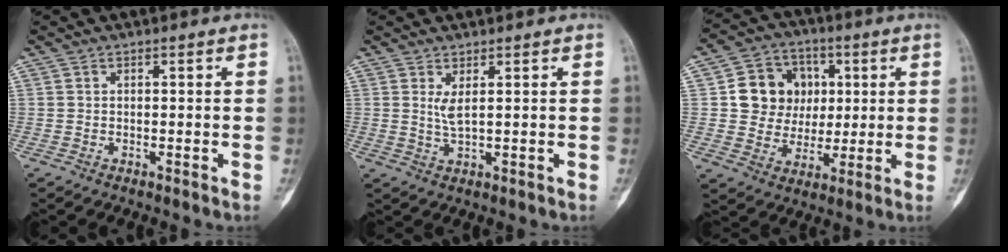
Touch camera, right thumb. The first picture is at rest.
{"total": 2.6, "force": [0.9, 0.4, 2.4], "torque": [-0.057, -0.011, 0.026]}
{"total": 11.8, "force": [2.2, 10.6, 4.8], "torque": [-0.029, 0.003, 0.039]}